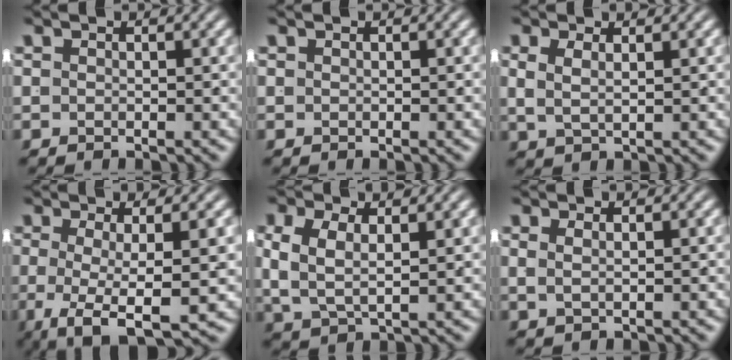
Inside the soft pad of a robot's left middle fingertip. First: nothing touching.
{"total": 0.0}
{"total": 2.2, "force": [0.9, 1.0, 1.8], "torque": [-0.033, -0.003, 0.024]}
{"total": 7.5, "force": [-3.7, 2.6, 5.9], "torque": [-0.123, -0.049, -0.035]}
{"total": 4.9, "force": [1.0, 3.4, 3.5], "torque": [-0.088, -0.012, 0.026]}
{"total": 1.1, "force": [0.6, -0.5, 0.7], "torque": [-0.009, -0.004, 0.018]}